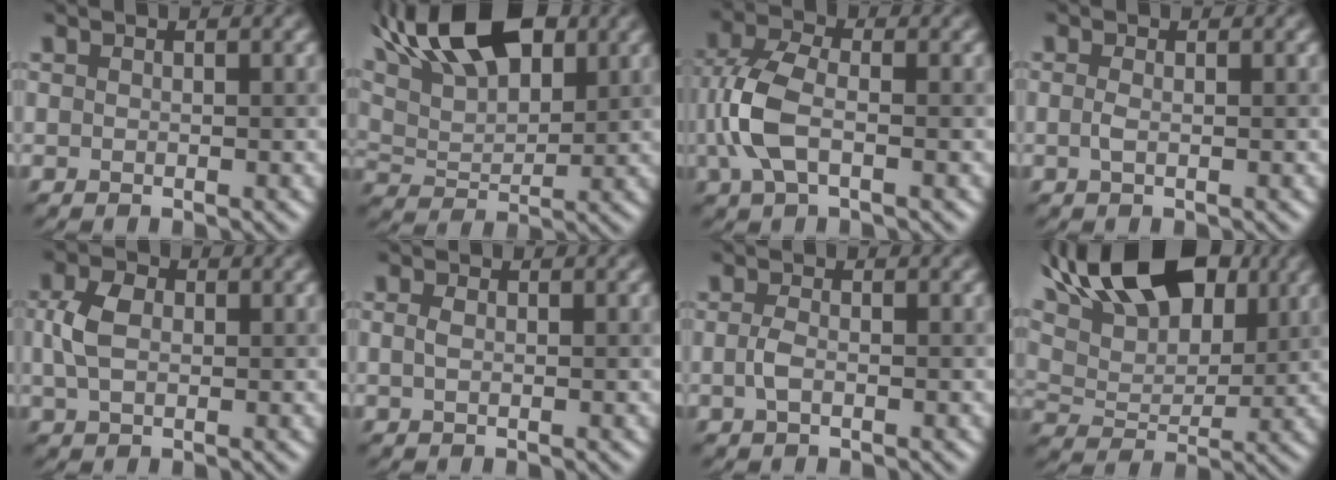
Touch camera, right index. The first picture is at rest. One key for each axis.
{"total": 10.8, "fx": 6.5, "fy": 4.8, "fz": 7.2, "tx": -0.128, "ty": 0.027, "tz": 0.099}
{"total": 5.2, "fx": -0.8, "fy": 2.7, "fz": 4.4, "tx": -0.112, "ty": 0.005, "tz": -0.022}
{"total": 0.9, "fx": -0.1, "fy": 0.3, "fz": 0.9, "tx": -0.021, "ty": -0.002, "tz": -0.003}
{"total": 3.5, "fx": 0.5, "fy": 2.4, "fz": 2.5, "tx": -0.057, "ty": 0.005, "tz": 0.006}
{"total": 0.8, "fx": 0.1, "fy": 0.4, "fz": 0.7, "tx": -0.018, "ty": 0.001, "tz": 0.001}
{"total": 1.4, "fx": -0.3, "fy": 0.6, "fz": 1.2, "tx": -0.030, "ty": -0.001, "tz": -0.010}
{"total": 13.9, "fx": 8.2, "fy": 6.9, "fz": 8.8, "tx": -0.157, "ty": 0.036, "tz": 0.105}